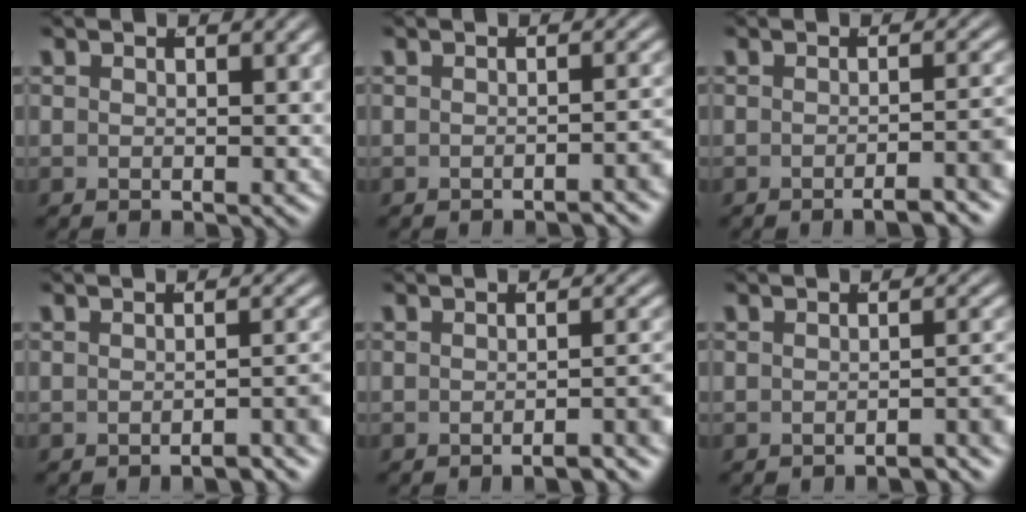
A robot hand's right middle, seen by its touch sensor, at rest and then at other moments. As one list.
[{"total": 1.8, "force": [-1.5, -0.1, 1.0], "torque": [-0.010, 0.005, -0.025]}, {"total": 3.5, "force": [-2.5, 0.4, 2.5], "torque": [-0.018, 0.006, -0.041]}, {"total": 2.6, "force": [-2.1, 0.2, 1.5], "torque": [-0.012, 0.003, -0.033]}, {"total": 2.8, "force": [-2.1, 0.1, 1.8], "torque": [-0.013, 0.006, -0.034]}, {"total": 2.3, "force": [-2.0, 0.1, 1.3], "torque": [-0.011, 0.003, -0.031]}]